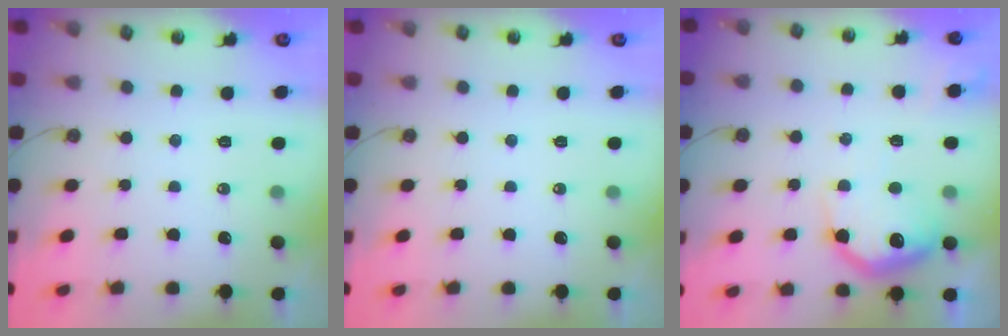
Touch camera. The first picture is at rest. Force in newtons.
{"total": 0.0}
{"total": 15.9, "press": 15.9, "slide": 1.1}